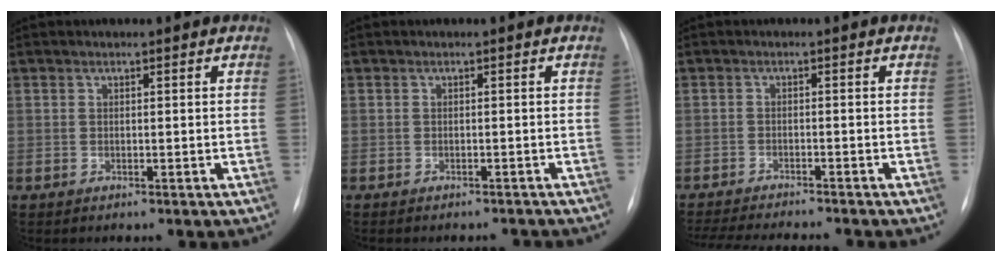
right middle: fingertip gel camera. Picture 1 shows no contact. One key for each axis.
{"total": 3.0, "fx": -2.8, "fy": 1.0, "fz": 0.5, "tx": 0.000, "ty": -0.002, "tz": -0.032}
{"total": 10.7, "fx": -9.8, "fy": 0.5, "fz": 4.3, "tx": -0.066, "ty": -0.014, "tz": -0.142}